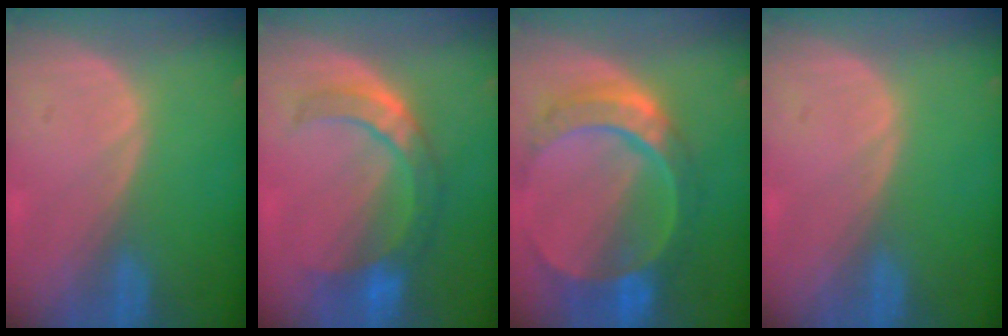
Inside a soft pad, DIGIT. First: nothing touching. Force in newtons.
{"total": 7.5, "press": 7.3, "slide": 1.7}
{"total": 10.8, "press": 9.1, "slide": 5.8}
{"total": 0.0}